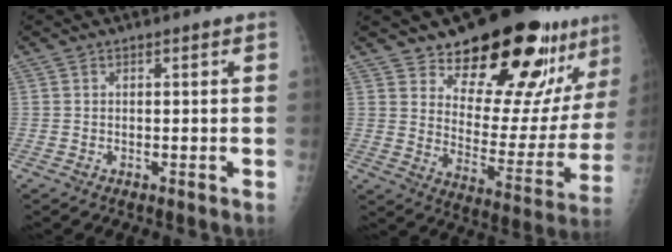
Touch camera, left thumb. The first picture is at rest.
{"total": 23.4, "force": [17.3, 8.7, 13.1], "torque": [-0.143, -0.123, 0.246]}